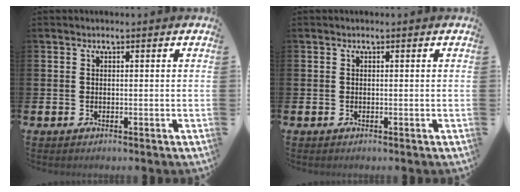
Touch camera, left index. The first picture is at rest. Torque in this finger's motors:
{"motor_torque": [0.00, 0.00, -0.01, 0.00]}